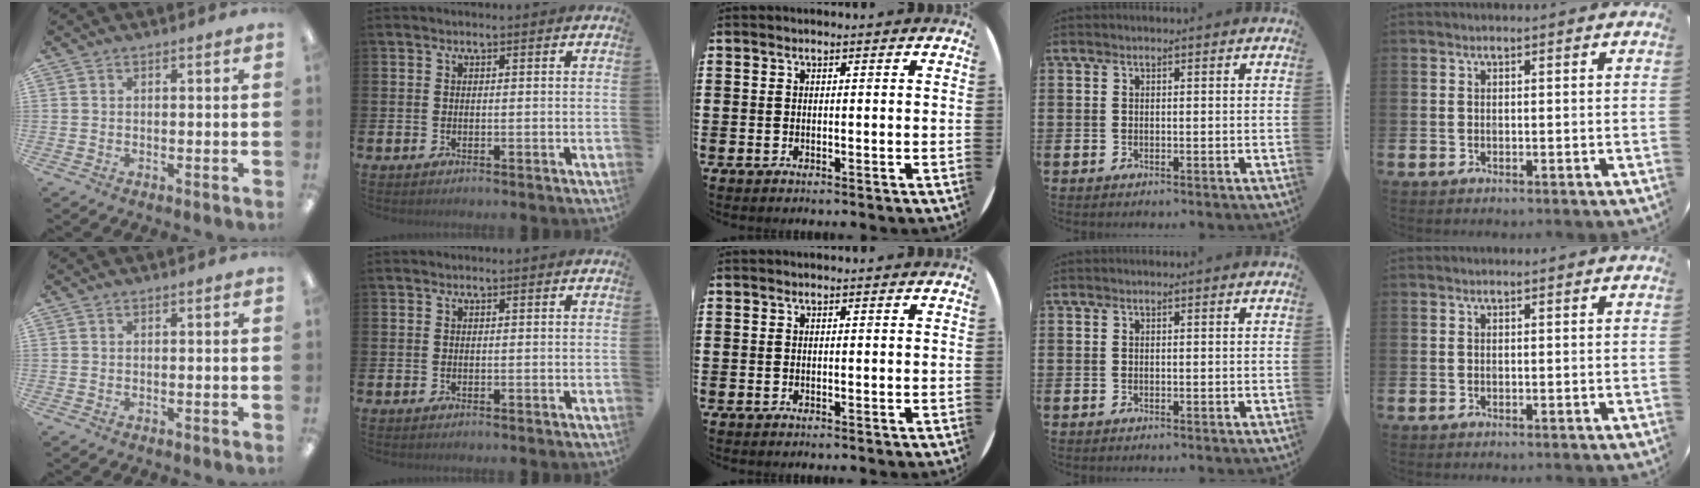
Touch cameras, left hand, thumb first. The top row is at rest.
{}